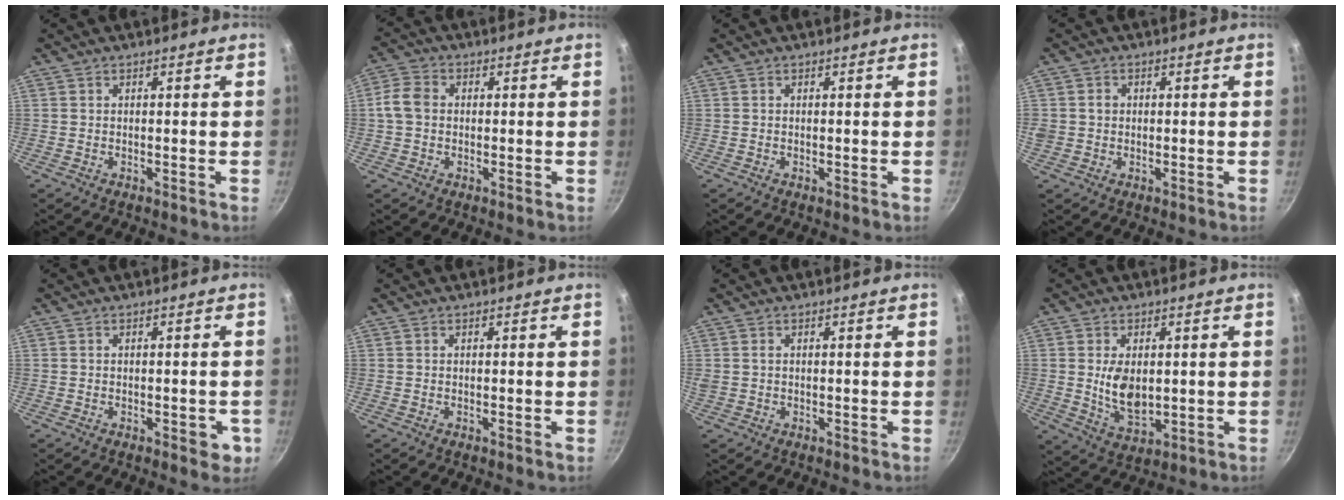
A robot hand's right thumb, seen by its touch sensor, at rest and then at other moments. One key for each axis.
{"total": 5.0, "fx": 0.1, "fy": 3.9, "fz": 3.1, "tx": -0.055, "ty": 0.011, "tz": -0.011}
{"total": 0.0}
{"total": 2.6, "fx": 0.1, "fy": 2.4, "fz": 0.9, "tx": -0.006, "ty": 0.007, "tz": 0.000}
{"total": 3.5, "fx": -1.1, "fy": 1.8, "fz": 2.8, "tx": -0.017, "ty": 0.003, "tz": -0.015}
{"total": 0.0}
{"total": 0.8, "fx": 0.1, "fy": 0.7, "fz": 0.5, "tx": -0.007, "ty": 0.002, "tz": 0.002}
{"total": 8.2, "fx": 0.7, "fy": 5.0, "fz": 6.5, "tx": -0.106, "ty": -0.019, "tz": 0.022}